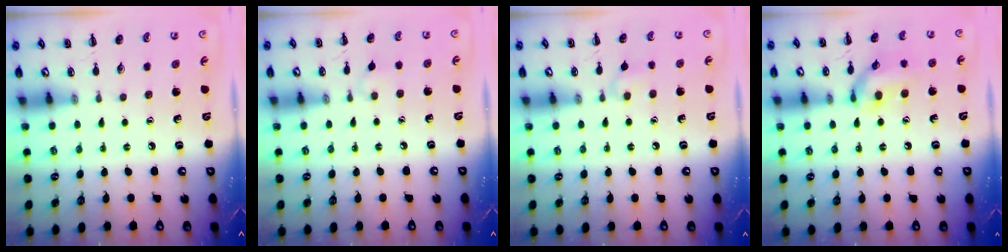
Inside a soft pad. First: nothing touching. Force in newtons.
{"total": 3.8, "press": 3.5, "slide": 1.5}
{"total": 5.7, "press": 5.3, "slide": 2.2}
{"total": 12.6, "press": 12.4, "slide": 1.9}